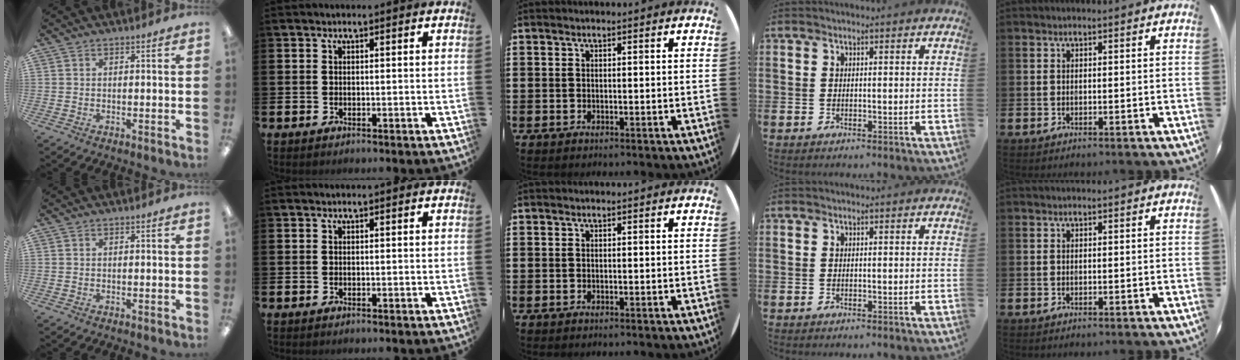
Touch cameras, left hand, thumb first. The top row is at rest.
{}